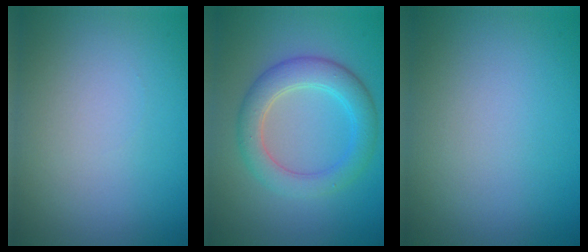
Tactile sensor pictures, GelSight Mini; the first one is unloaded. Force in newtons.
{"total": 4.6, "press": 4.6, "slide": 0.3}
{"total": 0.0}